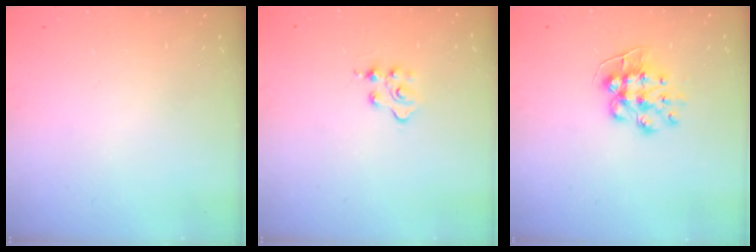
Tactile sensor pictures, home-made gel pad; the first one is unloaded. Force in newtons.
{"total": 3.9, "press": 3.8, "slide": 0.7}
{"total": 9.0, "press": 9.0, "slide": 0.3}